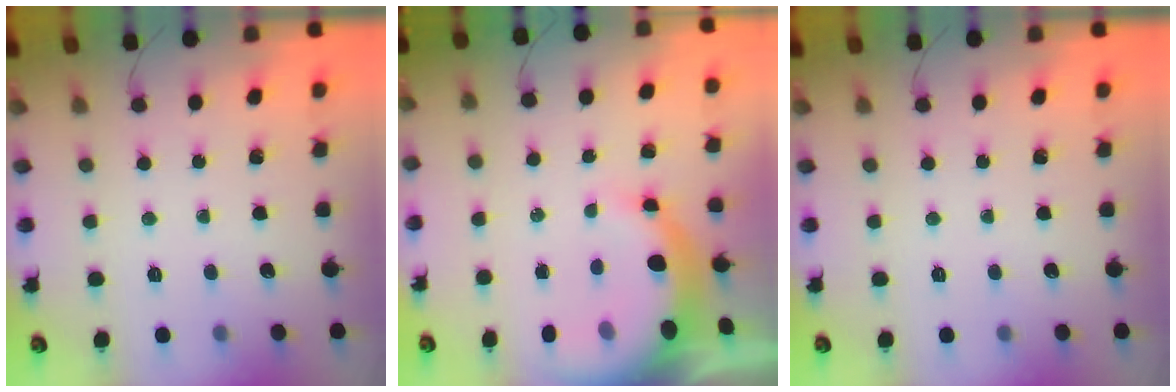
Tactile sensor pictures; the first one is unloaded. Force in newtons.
{"total": 8.9, "press": 8.8, "slide": 1.7}
{"total": 0.0}